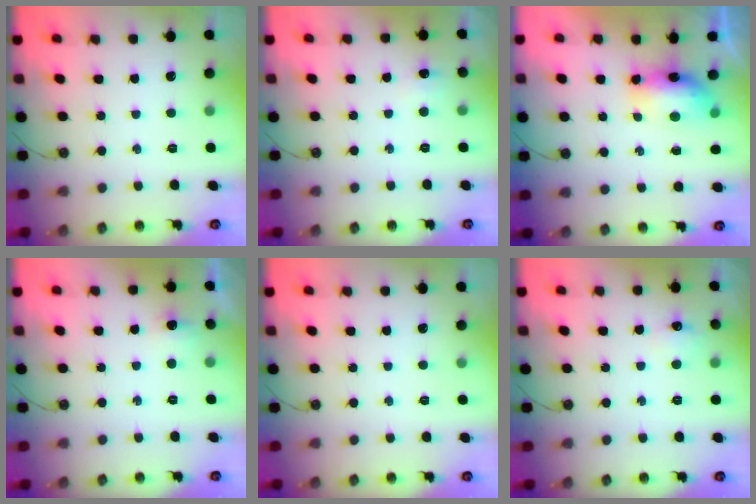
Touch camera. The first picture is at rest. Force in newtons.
{"total": 5.1, "press": 5.0, "slide": 0.7}
{"total": 8.1, "press": 8.0, "slide": 1.6}
{"total": 5.4, "press": 5.4, "slide": 0.7}
{"total": 0.0}
{"total": 6.1, "press": 6.0, "slide": 0.8}